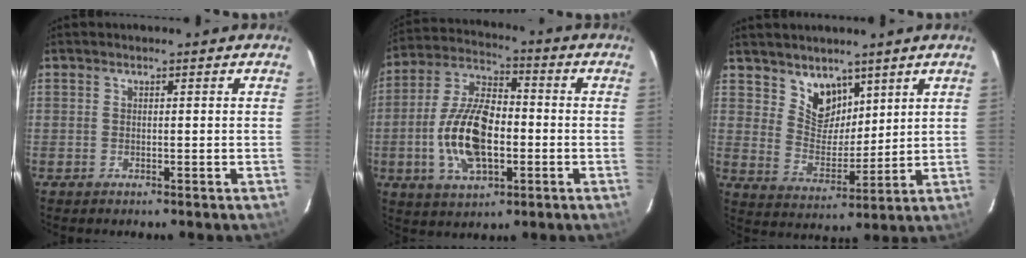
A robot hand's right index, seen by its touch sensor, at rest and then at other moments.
{"total": 15.2, "force": [-3.1, 7.6, 12.8], "torque": [-0.265, 0.007, -0.054]}
{"total": 7.8, "force": [5.4, 5.0, 2.5], "torque": [-0.035, -0.001, 0.109]}